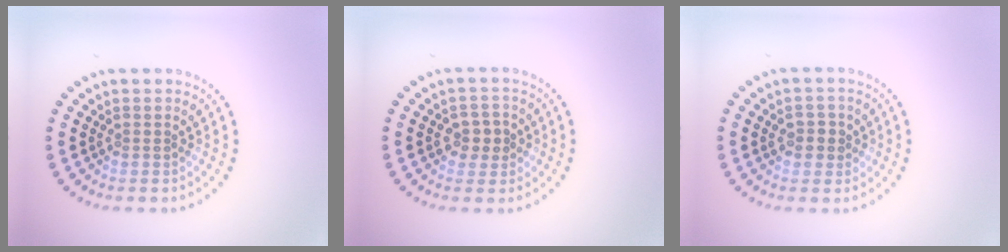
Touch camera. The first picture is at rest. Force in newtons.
{"total": 2.2, "press": 2.2, "slide": 0.5}
{"total": 1.7, "press": 1.7, "slide": 0.3}